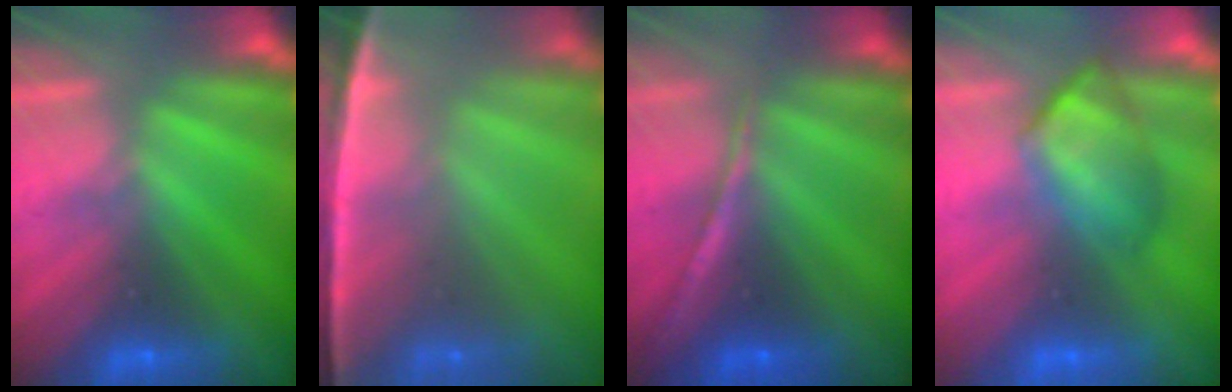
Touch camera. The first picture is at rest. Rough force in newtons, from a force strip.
{"total": 7.6}
{"total": 1.4}
{"total": 4.7}